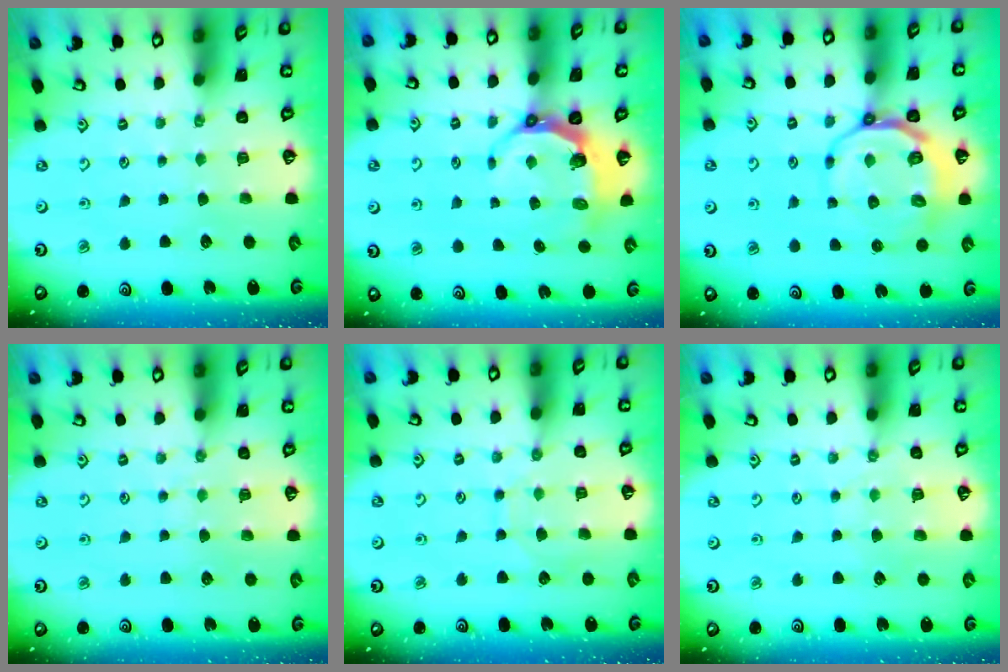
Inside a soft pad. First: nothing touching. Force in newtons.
{"total": 6.2, "press": 5.3, "slide": 3.2}
{"total": 10.7, "press": 10.3, "slide": 2.9}
{"total": 5.4, "press": 5.3, "slide": 0.6}
{"total": 7.6, "press": 7.6, "slide": 0.5}
{"total": 5.1, "press": 5.0, "slide": 0.8}